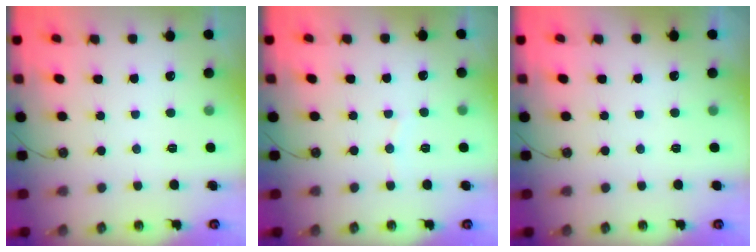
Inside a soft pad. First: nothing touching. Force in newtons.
{"total": 3.3, "press": 3.3, "slide": 0.4}
{"total": 1.7, "press": 0.3, "slide": 1.7}